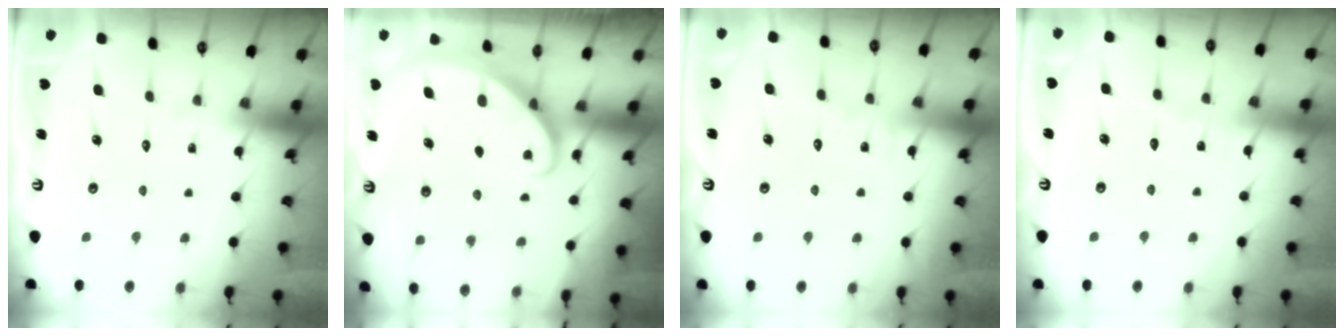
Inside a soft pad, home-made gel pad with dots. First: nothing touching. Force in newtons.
{"total": 1.8, "press": 1.7, "slide": 0.0}
{"total": 6.0, "press": 6.0, "slide": 0.6}
{"total": 2.6, "press": 2.6, "slide": 0.3}